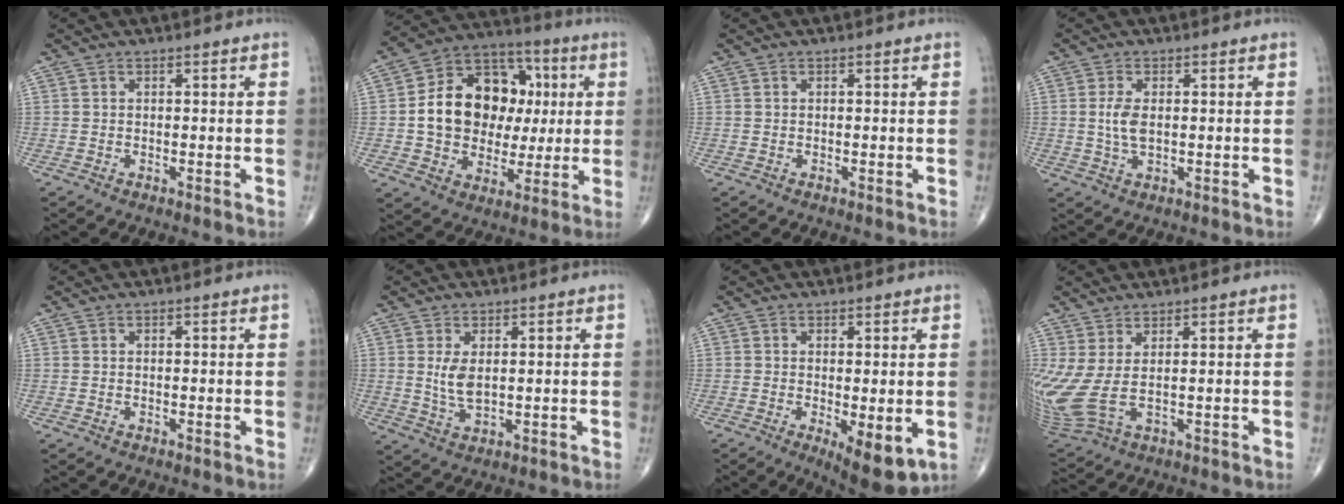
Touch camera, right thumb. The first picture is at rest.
{"total": 19.5, "force": [1.7, 15.0, 12.3], "torque": [-0.159, 0.028, 0.033]}
{"total": 0.0}
{"total": 3.9, "force": [0.2, 1.9, 3.4], "torque": [-0.075, -0.002, 0.006]}
{"total": 0.0}
{"total": 4.3, "force": [0.8, 2.0, 3.7], "torque": [-0.070, -0.012, 0.022]}
{"total": 7.6, "force": [-1.8, 2.8, 6.8], "torque": [-0.093, -0.021, -0.019]}
{"total": 9.9, "force": [1.5, 3.5, 9.1], "torque": [-0.249, -0.011, 0.045]}